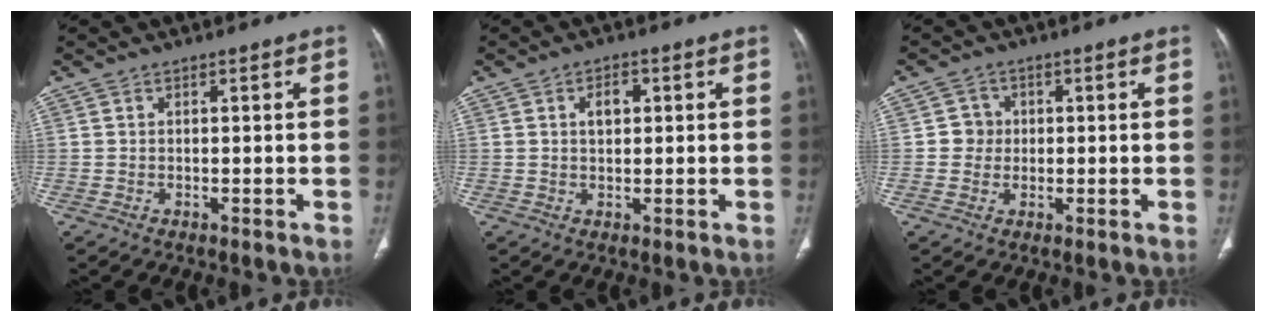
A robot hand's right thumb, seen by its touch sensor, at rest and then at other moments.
{"total": 3.6, "force": [0.9, 2.3, 2.6], "torque": [-0.035, 0.003, 0.015]}
{"total": 3.5, "force": [0.1, 3.4, 0.7], "torque": [0.014, 0.008, -0.002]}